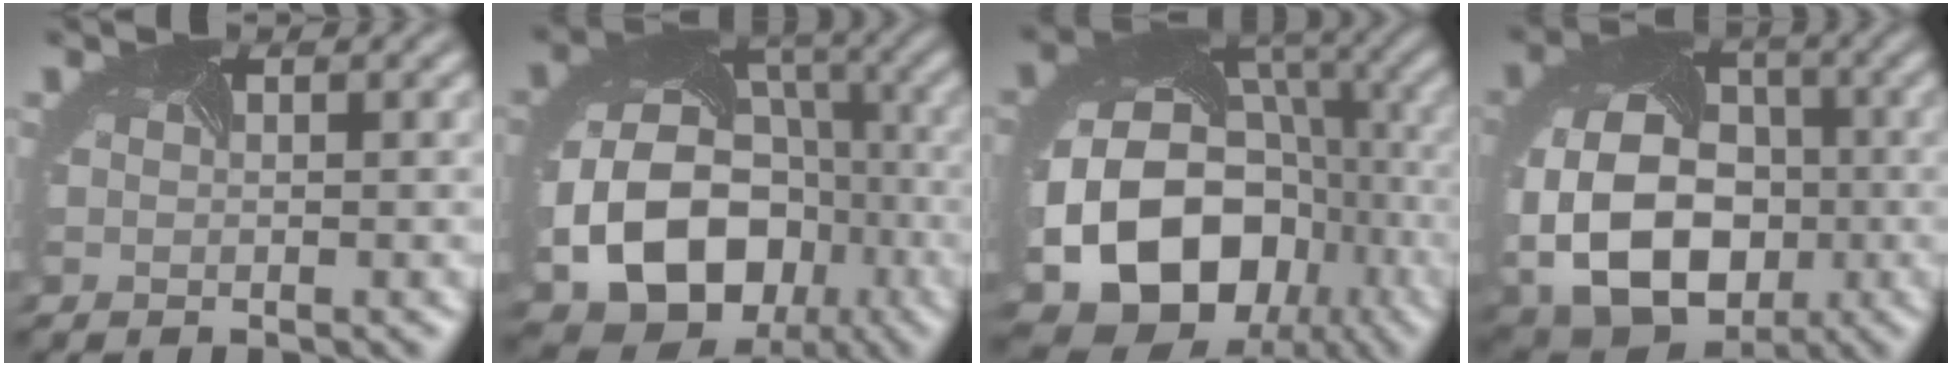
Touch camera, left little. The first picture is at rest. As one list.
[{"total": 15.2, "force": [-4.4, 12.1, 8.1], "torque": [-0.149, -0.045, -0.070]}, {"total": 21.2, "force": [-6.6, 17.0, 10.9], "torque": [-0.204, -0.064, -0.094]}, {"total": 14.3, "force": [-2.6, 10.4, 9.5], "torque": [-0.174, -0.038, -0.030]}]